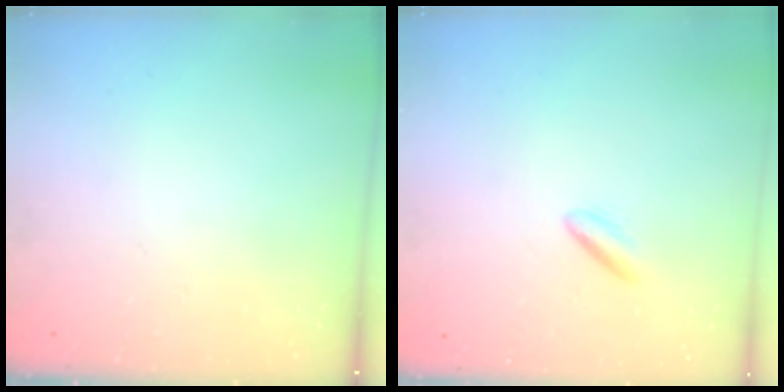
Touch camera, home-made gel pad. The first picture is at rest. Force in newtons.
{"total": 1.8, "press": 1.6, "slide": 0.8}